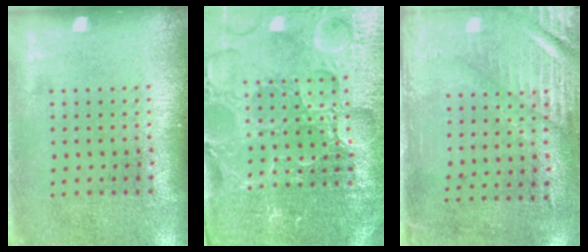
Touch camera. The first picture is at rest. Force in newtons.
{"total": 5.8, "press": 5.3, "slide": 2.2}
{"total": 2.9, "press": 2.5, "slide": 1.5}